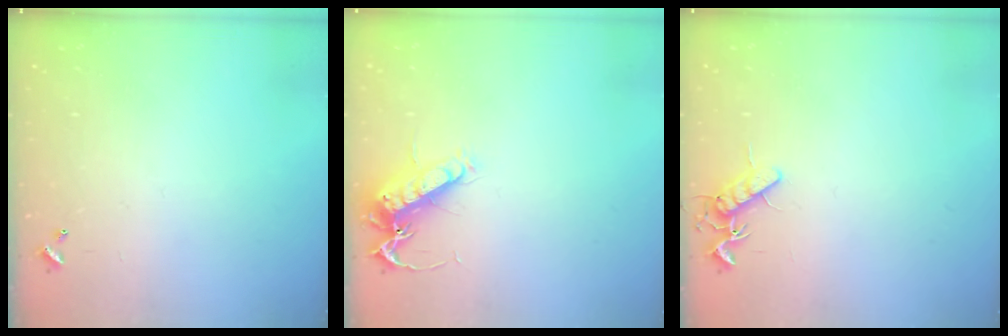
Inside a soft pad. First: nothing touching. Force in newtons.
{"total": 14.1, "press": 13.9, "slide": 1.9}
{"total": 8.3, "press": 8.2, "slide": 1.0}